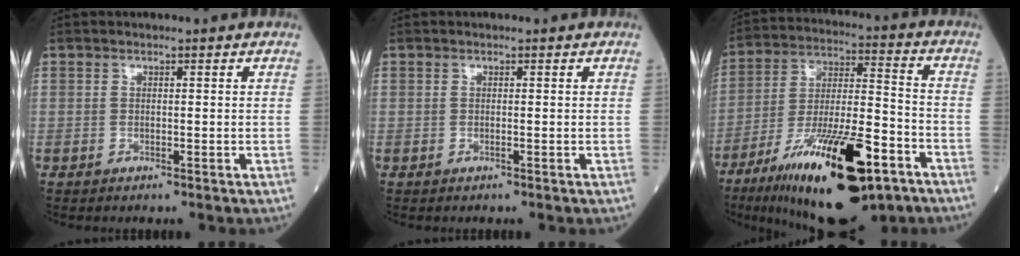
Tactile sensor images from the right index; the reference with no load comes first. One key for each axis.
{"total": 0.0}
{"total": 22.7, "fx": -12.7, "fy": 5.4, "fz": 18.0, "tx": -0.291, "ty": -0.023, "tz": -0.208}